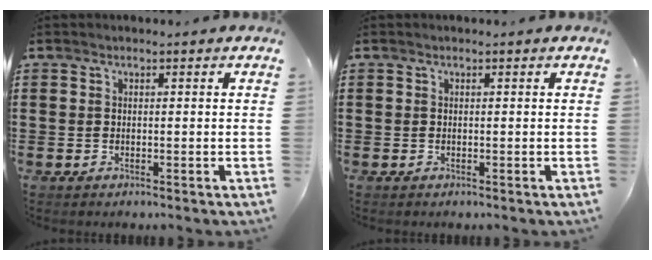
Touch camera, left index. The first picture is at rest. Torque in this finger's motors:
{"motor_torque": [0.00, 0.00, 0.00, 0.00]}